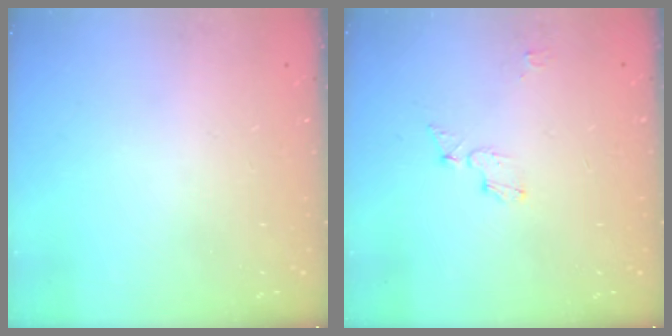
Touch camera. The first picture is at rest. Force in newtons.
{"total": 5.1, "press": 5.1, "slide": 0.2}